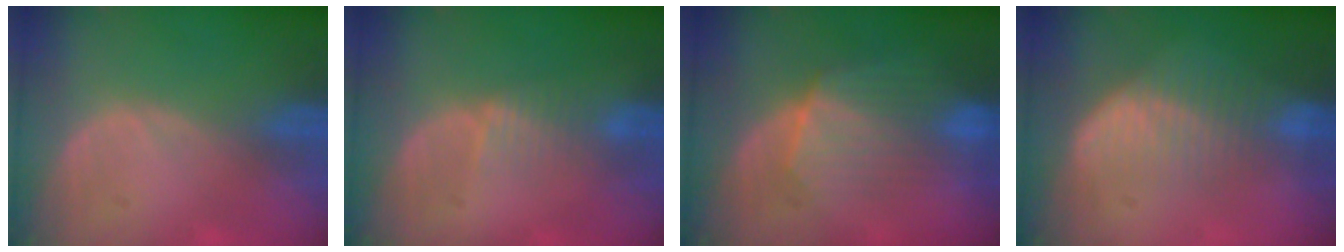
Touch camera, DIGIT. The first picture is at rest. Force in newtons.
{"total": 2.4, "press": 2.4, "slide": 0.2}
{"total": 7.1, "press": 7.0, "slide": 0.9}
{"total": 6.5, "press": 6.0, "slide": 2.4}